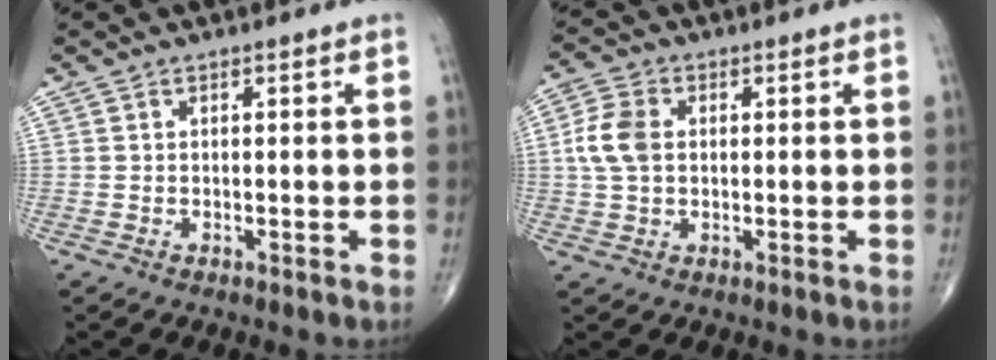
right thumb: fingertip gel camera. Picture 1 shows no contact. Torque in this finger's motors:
{"motor_torque": [-0.28, 0.42, 0.77, 0.12, 0.07]}